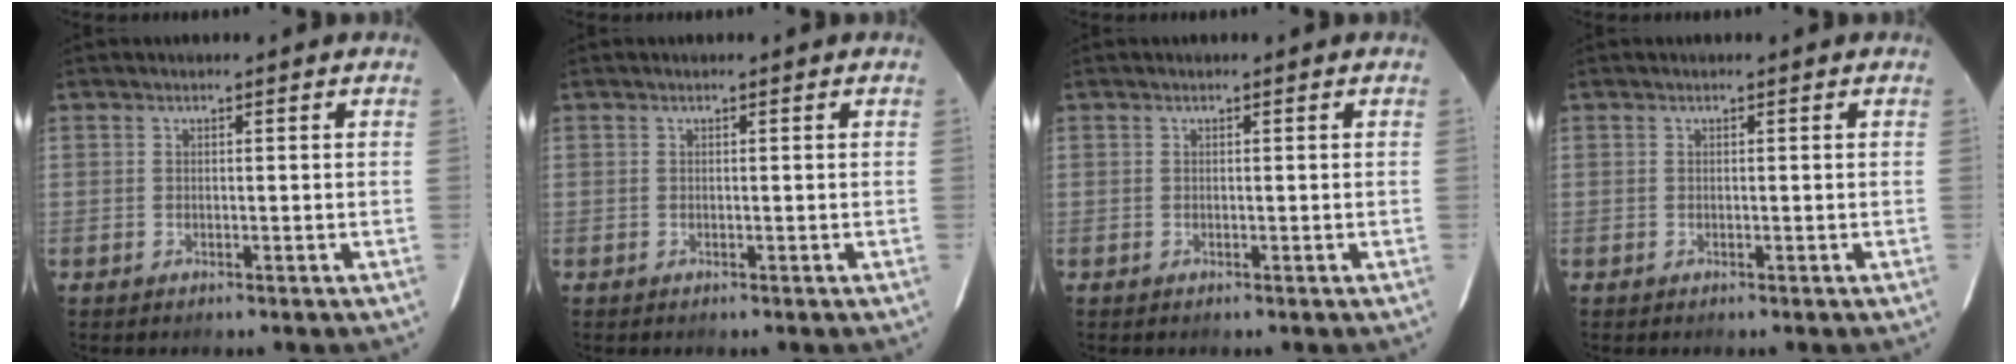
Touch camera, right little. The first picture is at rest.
{"total": 0.0}
{"total": 0.0}
{"total": 0.0}